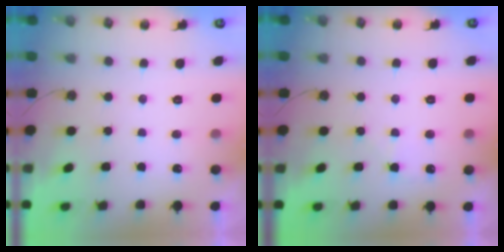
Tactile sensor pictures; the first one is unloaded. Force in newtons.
{"total": 4.7, "press": 4.7, "slide": 0.7}